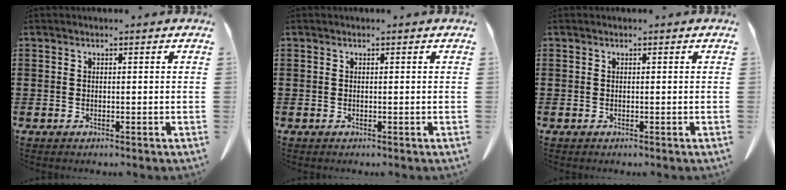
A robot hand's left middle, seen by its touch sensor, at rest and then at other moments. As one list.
[{"total": 0.0}, {"total": 0.0}]